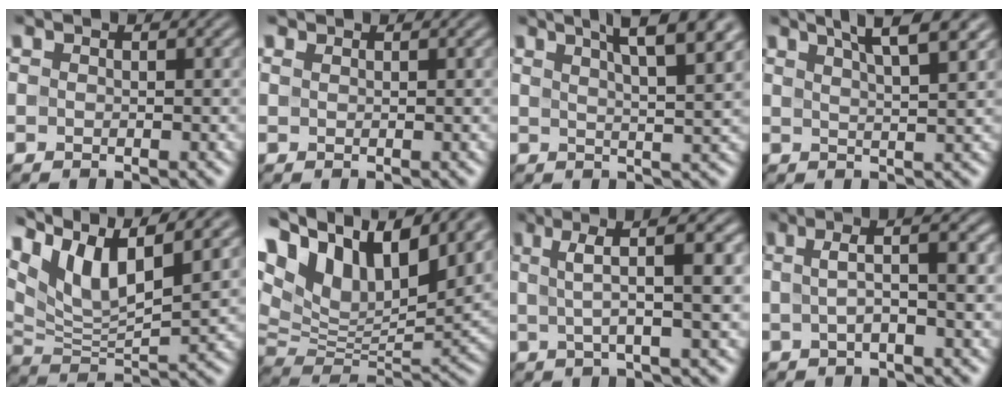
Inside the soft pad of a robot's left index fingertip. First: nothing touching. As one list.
[{"total": 0.7, "force": [0.6, 0.2, 0.2], "torque": [-0.006, -0.001, 0.009]}, {"total": 7.7, "force": [4.5, 2.0, 6.0], "torque": [-0.054, 0.027, 0.042]}, {"total": 6.6, "force": [4.3, 1.8, 4.7], "torque": [-0.042, 0.026, 0.037]}, {"total": 8.8, "force": [5.8, 2.5, 6.1], "torque": [-0.124, 0.002, 0.109]}, {"total": 15.4, "force": [9.0, 7.1, 10.2], "torque": [-0.203, 0.040, 0.161]}, {"total": 6.0, "force": [1.2, 1.4, 5.8], "torque": [-0.084, 0.021, 0.014]}, {"total": 4.1, "force": [0.3, 0.9, 4.0], "torque": [-0.066, 0.017, 0.001]}]